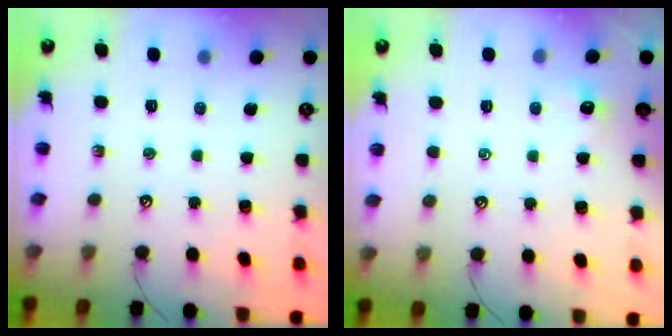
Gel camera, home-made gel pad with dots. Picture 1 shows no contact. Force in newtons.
{"total": 1.2, "press": 1.1, "slide": 0.5}